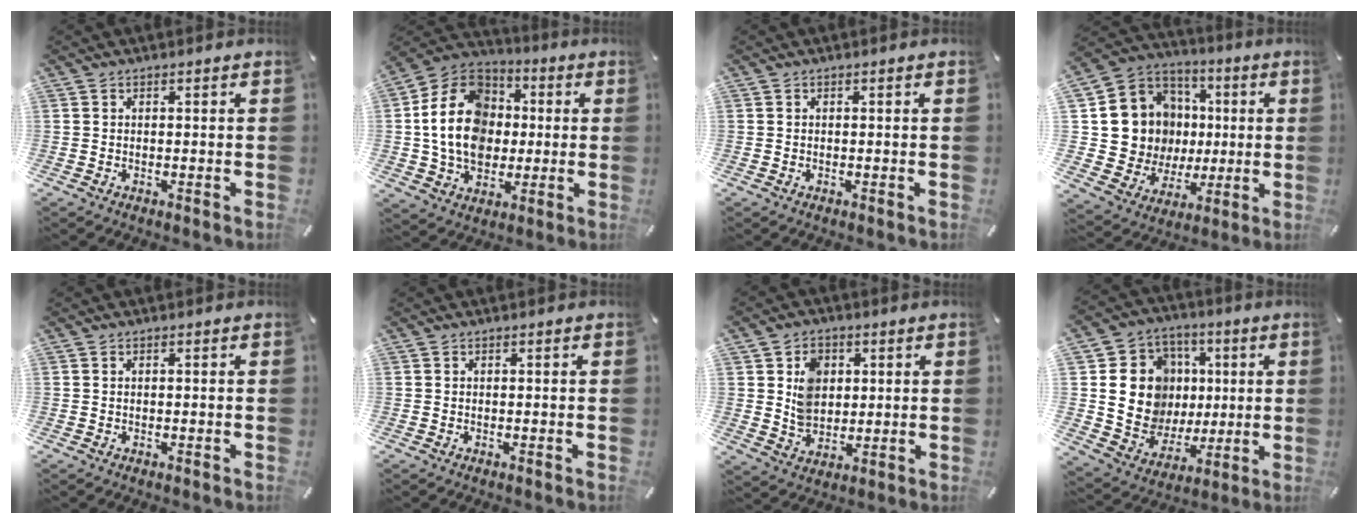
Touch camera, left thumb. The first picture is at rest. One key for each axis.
{"total": 17.9, "fx": 0.3, "fy": 14.8, "fz": 10.1, "tx": -0.219, "ty": 0.013, "tz": 0.006}
{"total": 0.0}
{"total": 14.2, "fx": 1.1, "fy": 13.9, "fz": 2.7, "tx": -0.065, "ty": -0.018, "tz": 0.051}
{"total": 0.0}
{"total": 0.0}
{"total": 8.2, "fx": 1.7, "fy": 7.0, "fz": 4.1, "tx": -0.062, "ty": 0.005, "tz": 0.032}
{"total": 15.7, "fx": 2.5, "fy": 14.3, "fz": 6.0, "tx": -0.102, "ty": -0.010, "tz": 0.060}